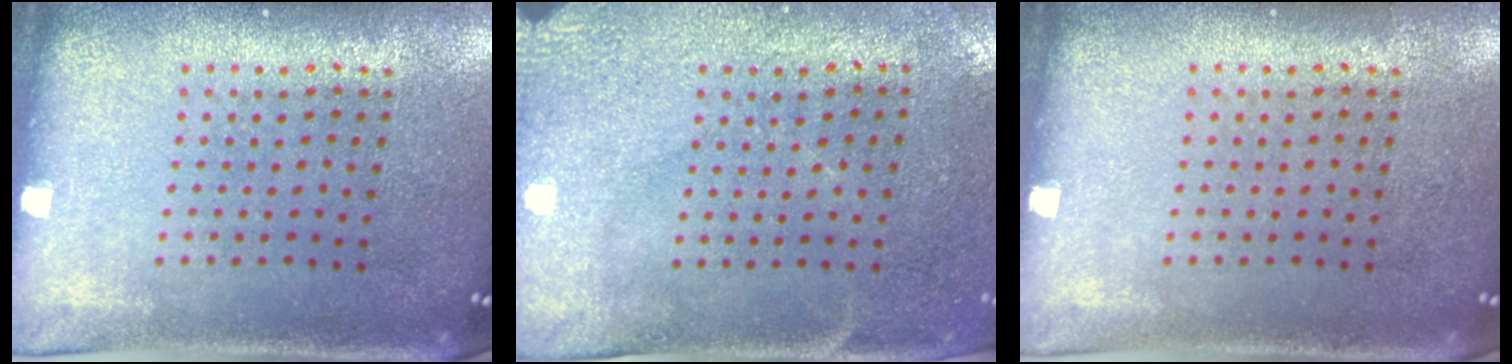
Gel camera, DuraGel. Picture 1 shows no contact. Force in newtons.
{"total": 3.0, "press": 2.4, "slide": 1.8}
{"total": 0.0}